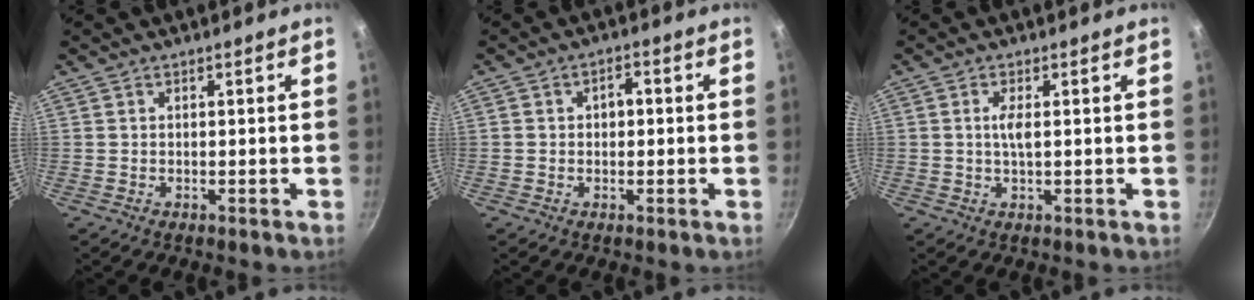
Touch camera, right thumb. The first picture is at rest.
{"total": 2.9, "force": [0.0, 2.1, 2.0], "torque": [-0.010, 0.010, -0.003]}
{"total": 2.6, "force": [0.4, 0.7, 2.4], "torque": [-0.055, 0.001, 0.009]}